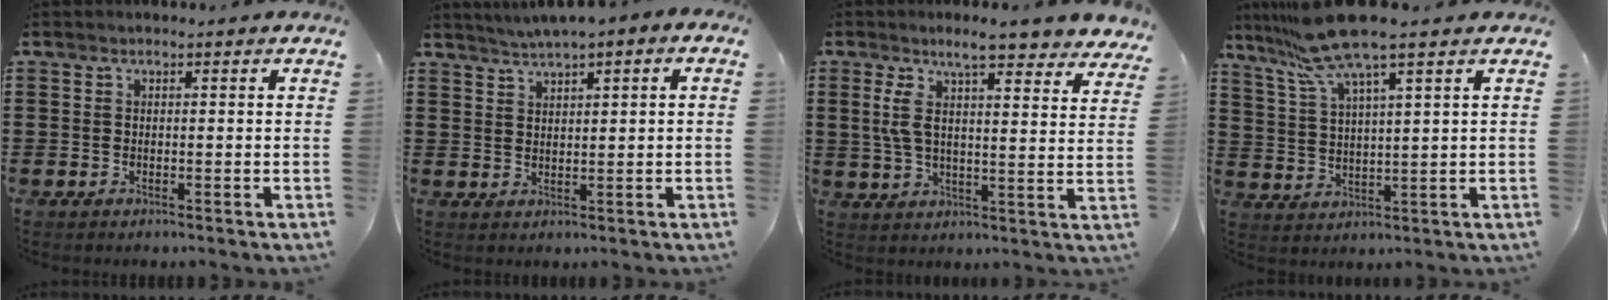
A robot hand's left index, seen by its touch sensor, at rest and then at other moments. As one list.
[{"total": 1.1, "force": [0.8, 0.0, 0.7], "torque": [-0.015, 0.001, 0.014]}, {"total": 9.0, "force": [6.5, 1.5, 6.0], "torque": [-0.130, -0.018, 0.114]}, {"total": 10.2, "force": [7.7, 0.4, 6.6], "torque": [-0.166, -0.029, 0.133]}]